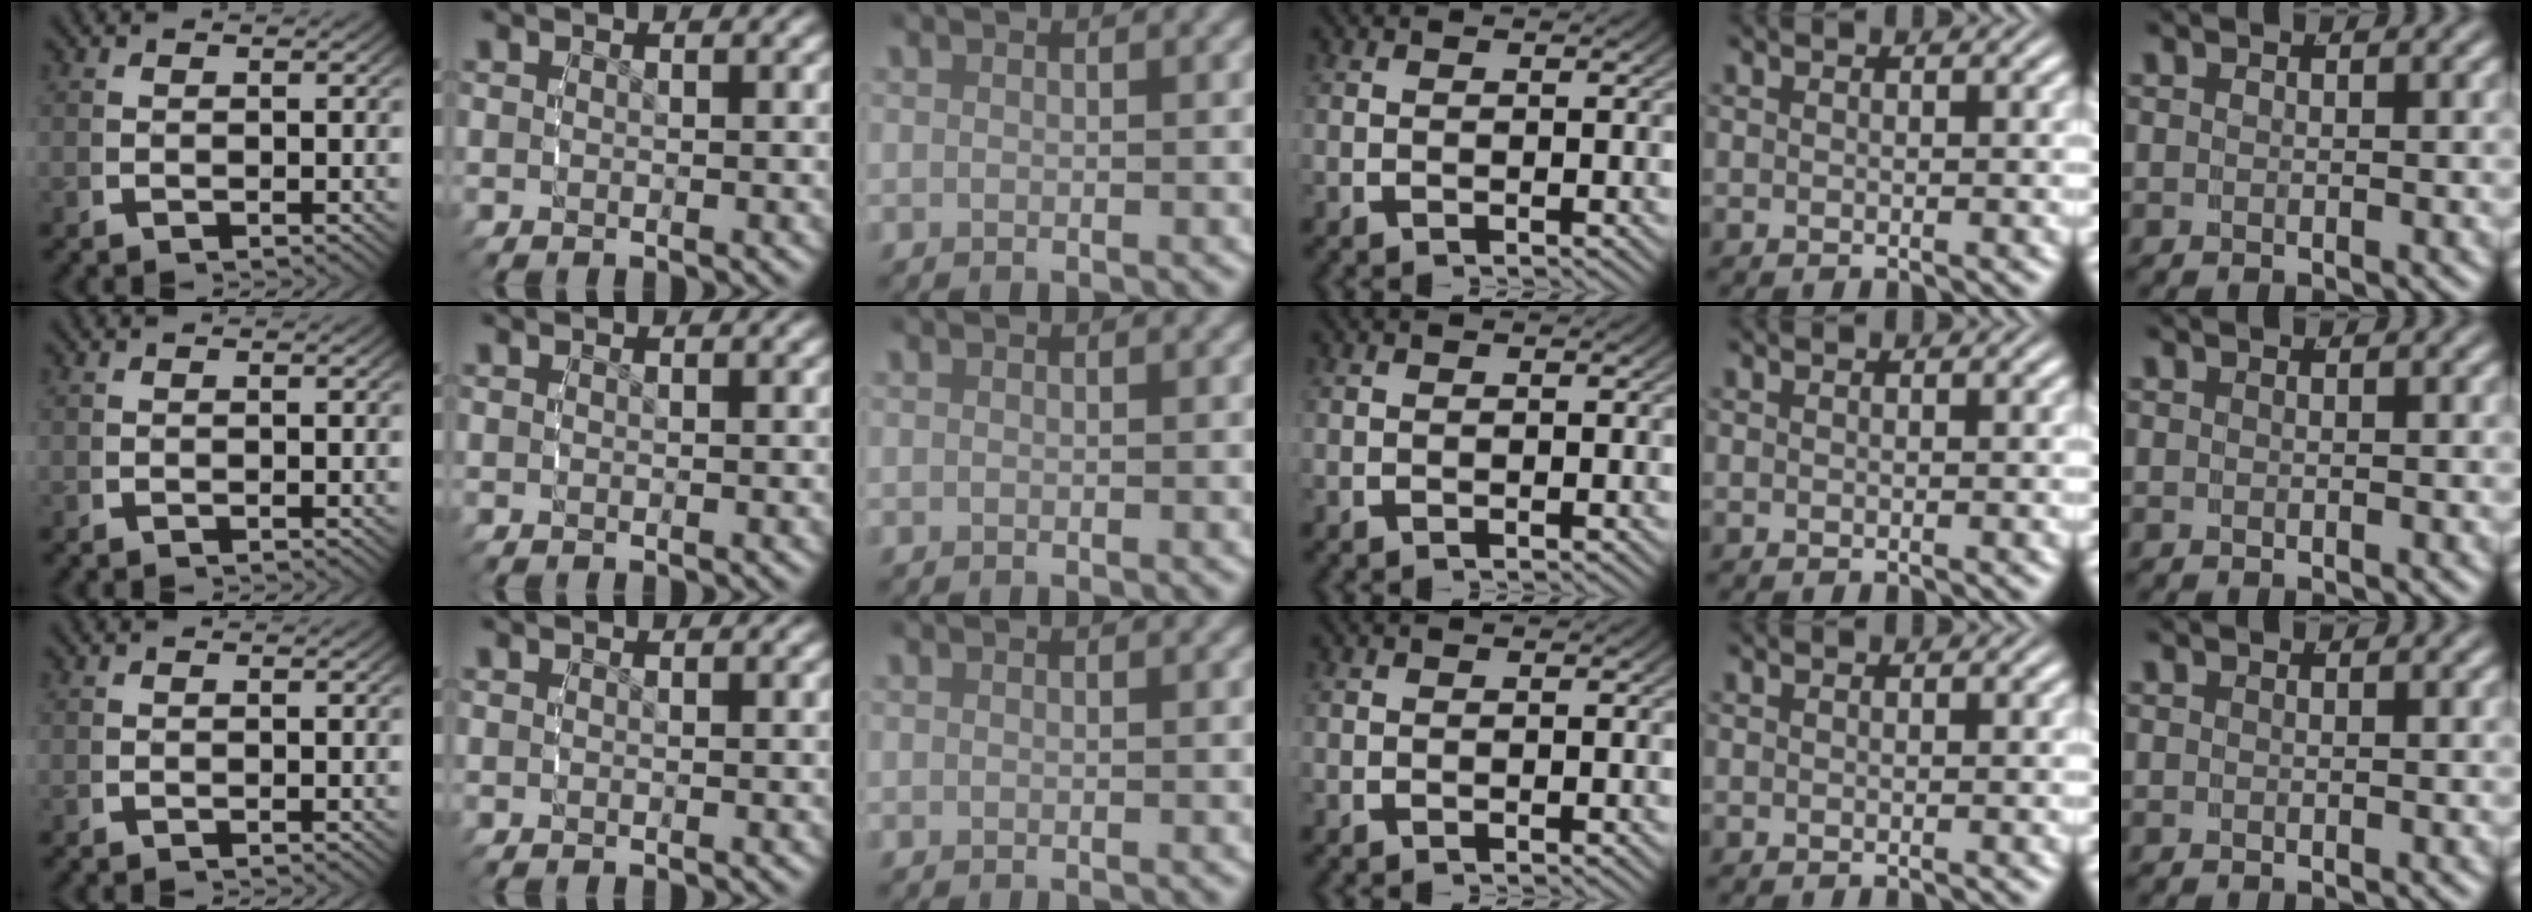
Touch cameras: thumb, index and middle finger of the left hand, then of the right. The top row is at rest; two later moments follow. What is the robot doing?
{"motion": "reach", "object": "ribbon"}